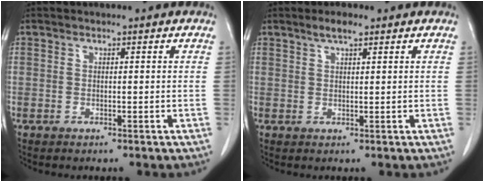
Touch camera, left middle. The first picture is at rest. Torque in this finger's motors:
{"motor_torque": [0.33, -0.27, -0.02, 0.02]}